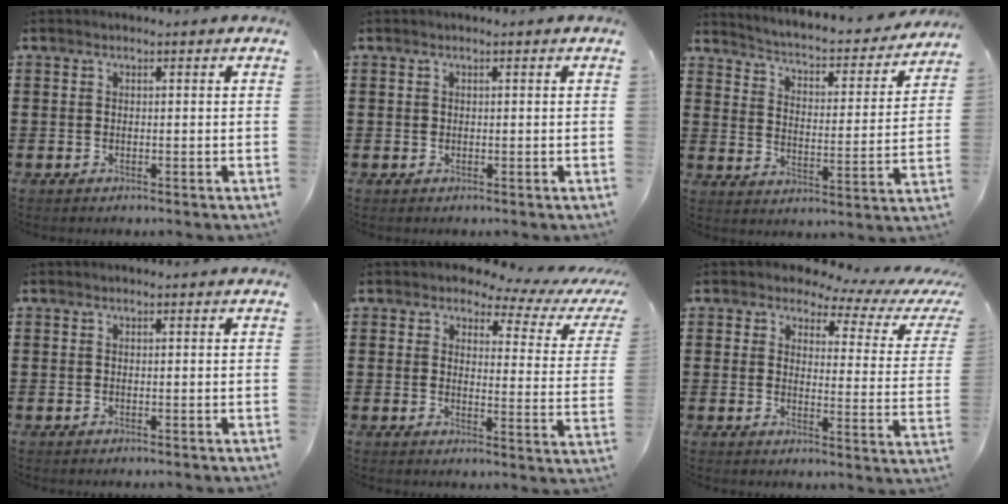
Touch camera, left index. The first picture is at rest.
{"total": 0.7, "force": [0.2, 0.6, 0.3], "torque": [-0.008, 0.004, 0.005]}
{"total": 2.4, "force": [2.2, -0.1, 0.9], "torque": [-0.036, -0.029, 0.025]}
{"total": 0.0}
{"total": 3.3, "force": [2.4, 1.2, 2.0], "torque": [-0.057, -0.010, 0.035]}
{"total": 3.6, "force": [2.6, 1.5, 2.0], "torque": [-0.051, -0.016, 0.038]}